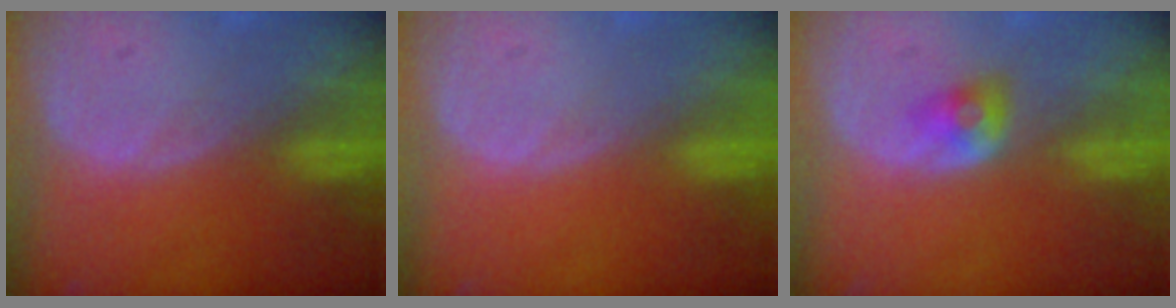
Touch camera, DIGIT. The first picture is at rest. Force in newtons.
{"total": 0.0}
{"total": 2.7, "press": 2.4, "slide": 1.2}